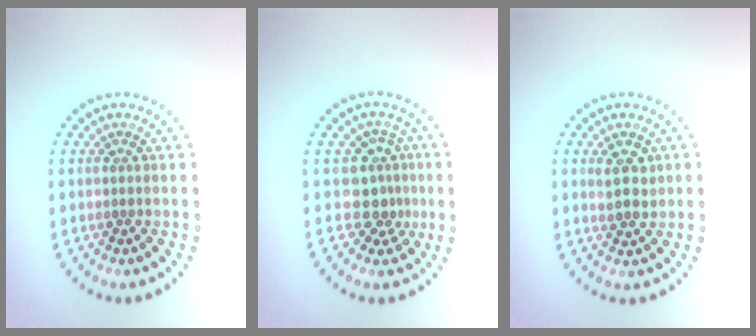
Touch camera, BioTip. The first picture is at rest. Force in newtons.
{"total": 2.8, "press": 2.3, "slide": 1.7}
{"total": 2.4, "press": 2.3, "slide": 0.7}